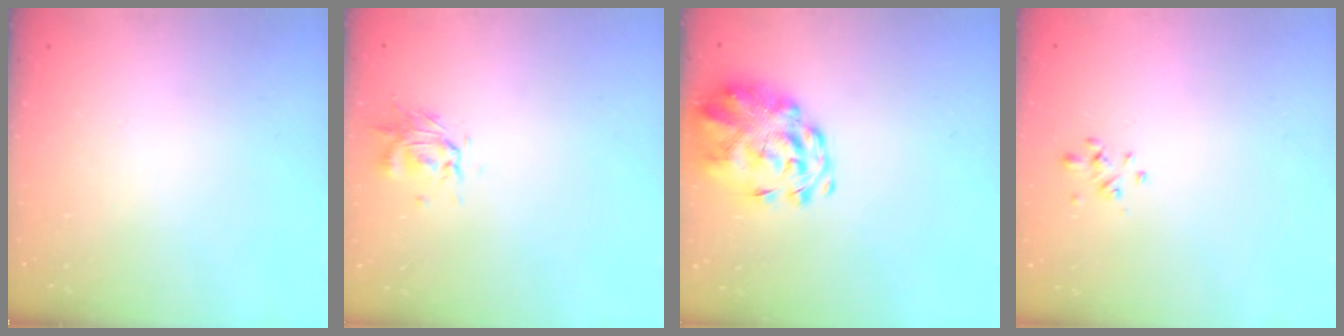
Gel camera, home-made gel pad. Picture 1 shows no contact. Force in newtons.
{"total": 0.7, "press": 0.7, "slide": 0.3}
{"total": 4.3, "press": 4.1, "slide": 1.3}
{"total": 0.8, "press": 0.7, "slide": 0.5}